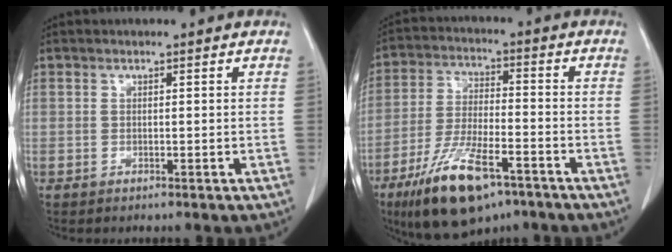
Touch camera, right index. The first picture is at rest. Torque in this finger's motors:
{"motor_torque": [1.38, -0.76, 0.75, 0.20]}